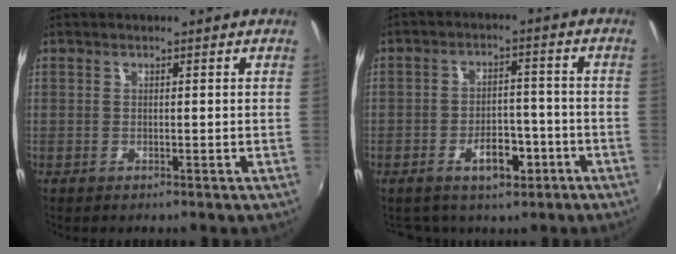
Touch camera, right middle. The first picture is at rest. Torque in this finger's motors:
{"motor_torque": [0.92, -1.08, 0.18, 0.08]}